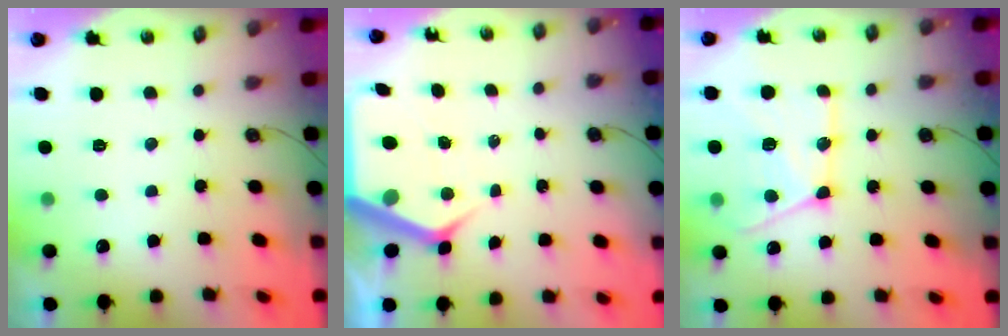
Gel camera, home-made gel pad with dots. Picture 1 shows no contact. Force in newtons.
{"total": 7.6, "press": 7.6, "slide": 0.8}
{"total": 18.4, "press": 18.3, "slide": 1.4}